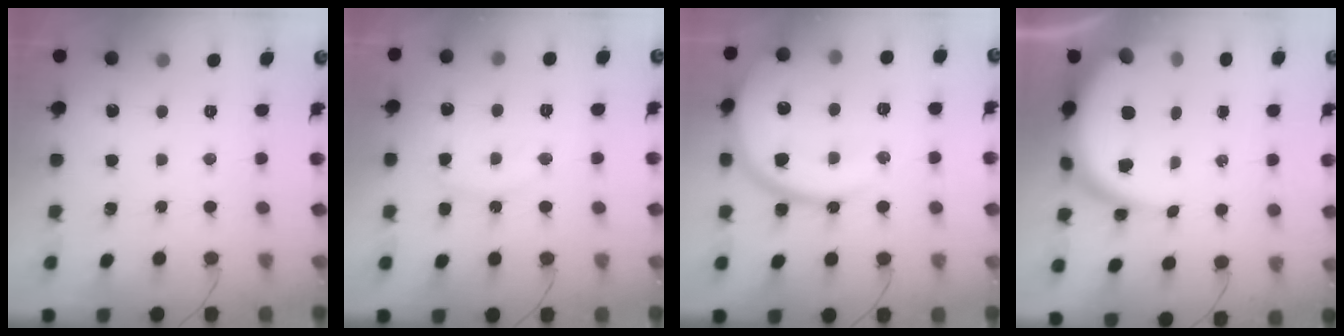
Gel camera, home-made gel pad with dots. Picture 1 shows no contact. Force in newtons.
{"total": 9.8, "press": 9.7, "slide": 0.8}
{"total": 18.6, "press": 18.6, "slide": 1.0}
{"total": 13.2, "press": 13.2, "slide": 1.1}